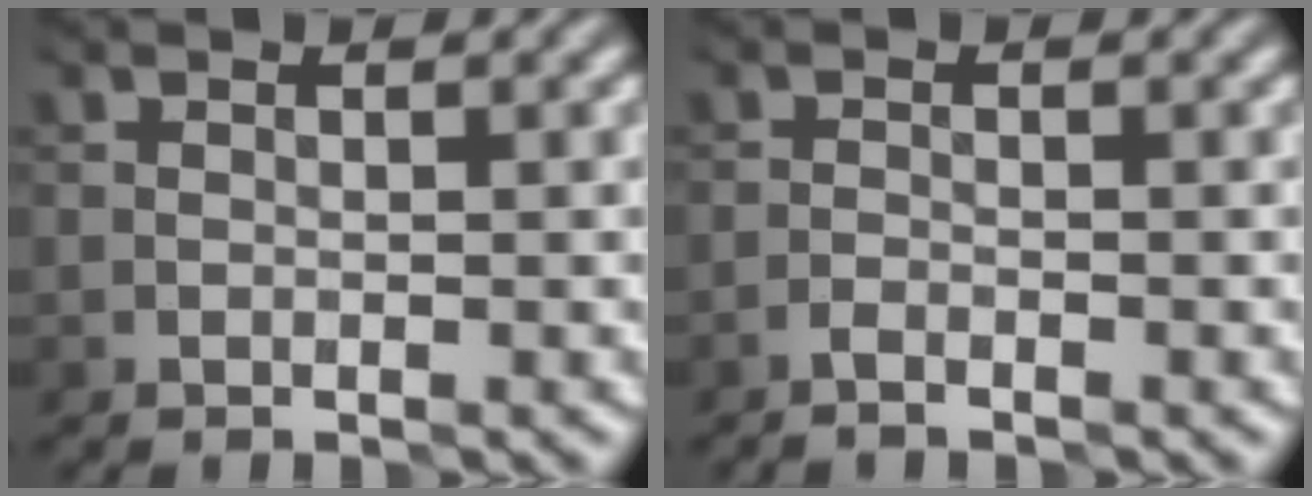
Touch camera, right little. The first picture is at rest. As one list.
[{"total": 0.7, "force": [-0.6, -0.3, 0.2], "torque": [-0.004, 0.002, -0.015]}]